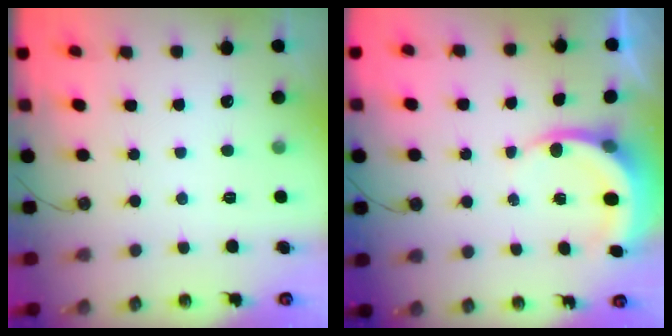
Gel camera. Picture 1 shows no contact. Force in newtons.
{"total": 4.4, "press": 4.3, "slide": 0.2}